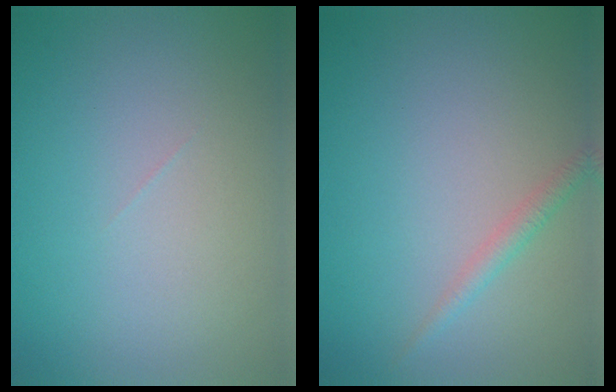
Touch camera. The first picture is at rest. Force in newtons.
{"total": 1.4, "press": 1.4, "slide": 0.1}